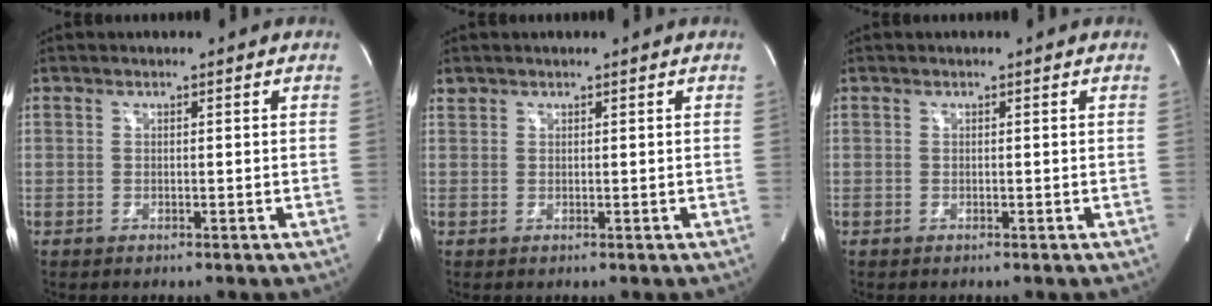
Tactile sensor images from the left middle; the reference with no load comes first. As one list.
[{"total": 0.8, "force": [0.7, 0.3, 0.0], "torque": [-0.003, 0.010, 0.015]}, {"total": 0.0}]